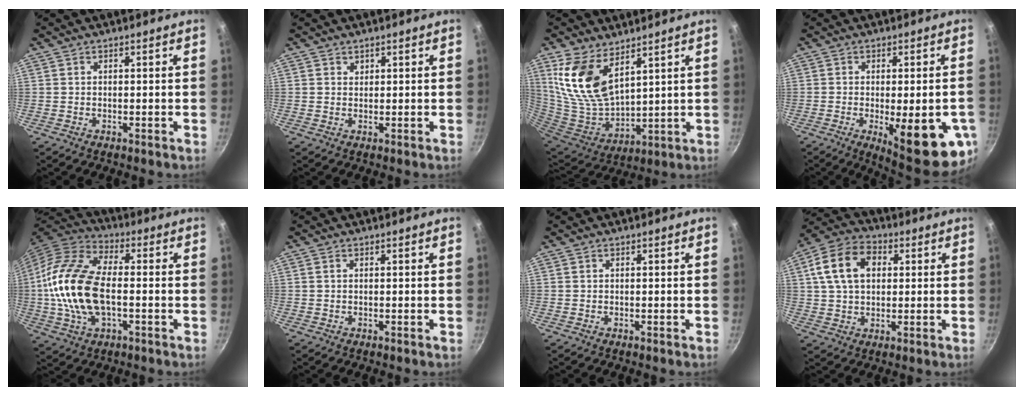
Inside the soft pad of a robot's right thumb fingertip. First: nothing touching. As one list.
[{"total": 0.9, "force": [0.6, 0.6, 0.1], "torque": [0.006, -0.002, 0.009]}, {"total": 14.8, "force": [7.9, 7.6, 9.9], "torque": [-0.187, -0.061, 0.173]}, {"total": 17.4, "force": [-5.0, 5.4, 15.8], "torque": [-0.172, -0.011, -0.053]}, {"total": 18.5, "force": [-1.3, 10.1, 15.5], "torque": [-0.301, 0.032, -0.038]}, {"total": 0.0}, {"total": 0.0}, {"total": 12.8, "force": [3.1, 8.8, 8.7], "torque": [-0.140, 0.014, 0.039]}]